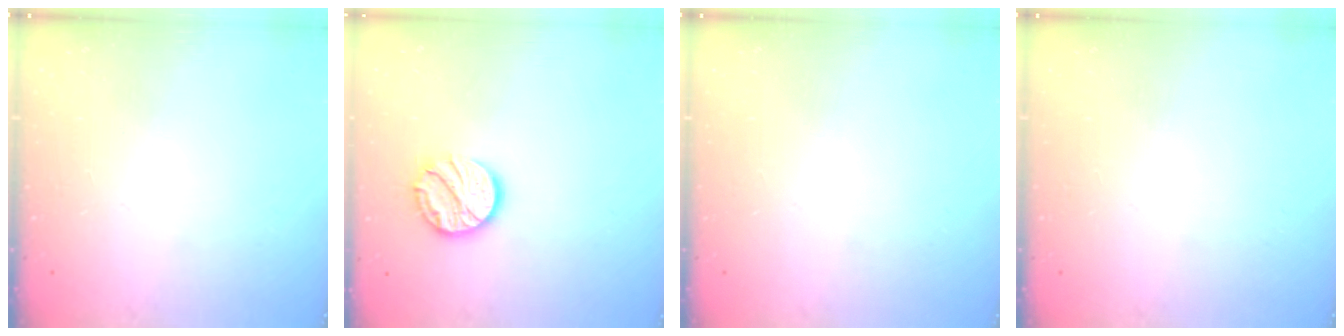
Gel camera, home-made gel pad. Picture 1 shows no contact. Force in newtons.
{"total": 11.5, "press": 11.5, "slide": 0.5}
{"total": 0.0}
{"total": 0.0}